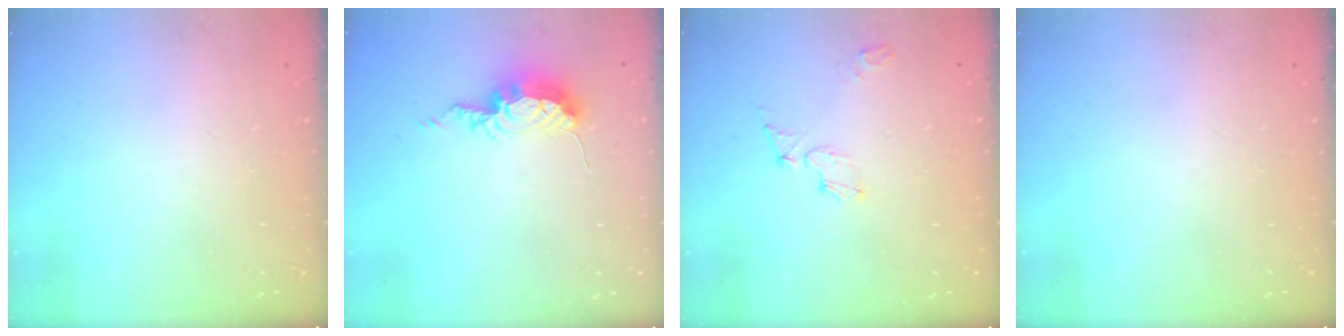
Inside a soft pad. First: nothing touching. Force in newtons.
{"total": 8.9, "press": 8.9, "slide": 0.4}
{"total": 4.7, "press": 4.7, "slide": 0.5}
{"total": 0.0}